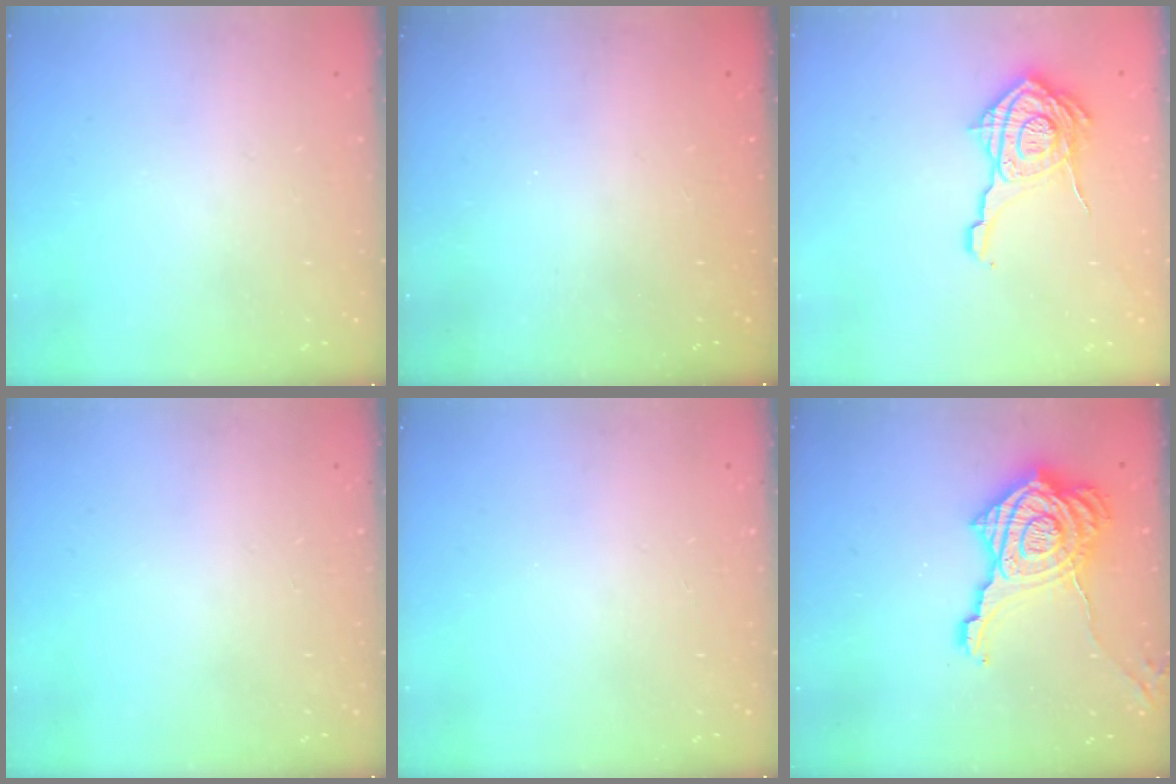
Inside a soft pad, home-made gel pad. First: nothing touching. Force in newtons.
{"total": 2.3, "press": 2.2, "slide": 0.8}
{"total": 17.3, "press": 17.3, "slide": 0.6}
{"total": 0.0}
{"total": 0.0}
{"total": 23.1, "press": 23.0, "slide": 2.2}